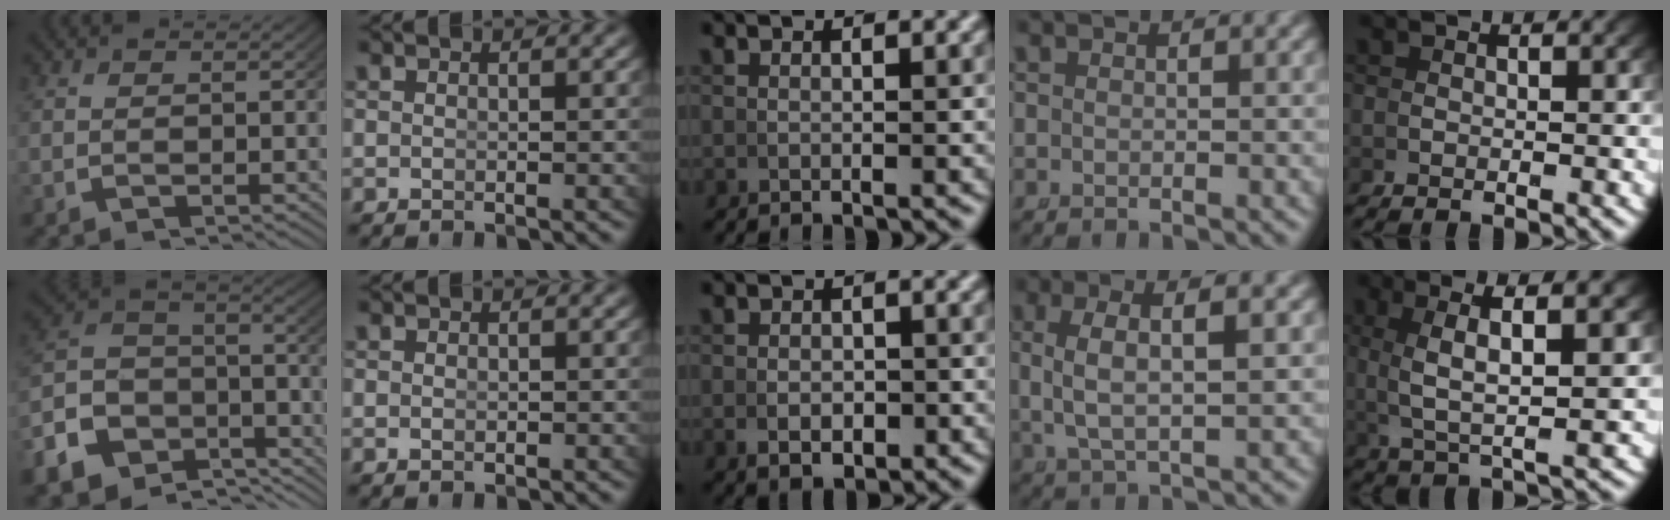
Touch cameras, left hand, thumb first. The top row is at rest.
{"thumb": {"total": 12.3, "force": [-3.9, 8.6, 7.8], "torque": [-0.166, -0.035, -0.058]}, "index": {"total": 0.5, "force": [-0.3, 0.2, 0.4], "torque": [-0.012, -0.011, 0.002]}, "middle": {"total": 2.3, "force": [-0.6, 1.4, 1.7], "torque": [-0.030, -0.009, -0.002]}, "ring": {"total": 5.0, "force": [0.9, 1.9, 4.5], "torque": [-0.099, -0.003, 0.029]}, "little": {"total": 5.3, "force": [2.2, 0.6, 4.8], "torque": [-0.082, 0.012, 0.046]}}